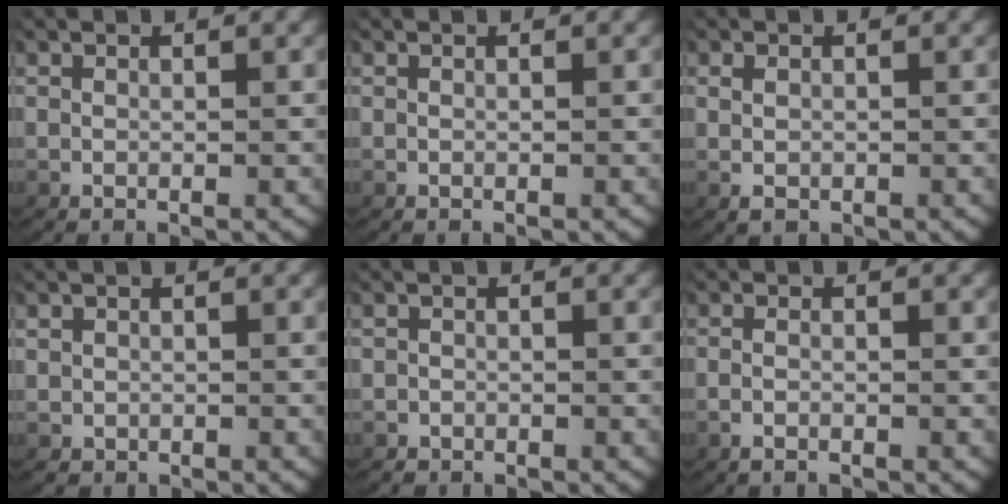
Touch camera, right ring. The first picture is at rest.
{"total": 0.0}
{"total": 1.4, "force": [-0.3, 1.1, 0.7], "torque": [-0.027, -0.008, 0.003]}
{"total": 1.4, "force": [-0.4, 1.3, 0.0], "torque": [-0.007, -0.007, -0.001]}
{"total": 1.0, "force": [-0.7, 0.6, -0.3], "torque": [-0.001, -0.009, -0.010]}
{"total": 1.1, "force": [-0.7, 0.5, 0.7], "torque": [-0.023, -0.006, -0.012]}